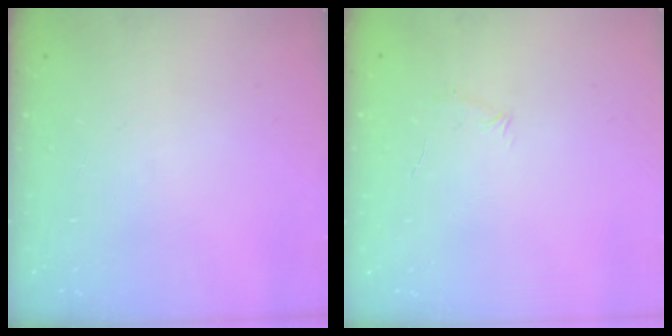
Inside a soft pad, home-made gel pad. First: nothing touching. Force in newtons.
{"total": 4.1, "press": 3.9, "slide": 1.0}